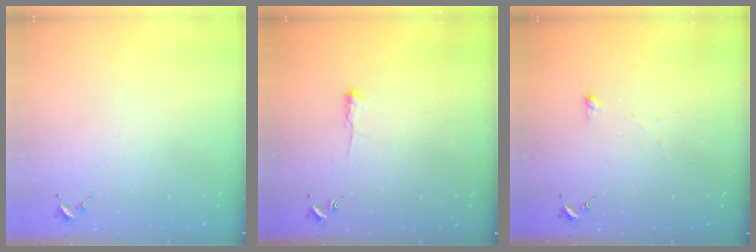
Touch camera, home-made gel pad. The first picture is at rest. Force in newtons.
{"total": 2.7, "press": 2.6, "slide": 0.4}
{"total": 2.9, "press": 2.9, "slide": 0.3}